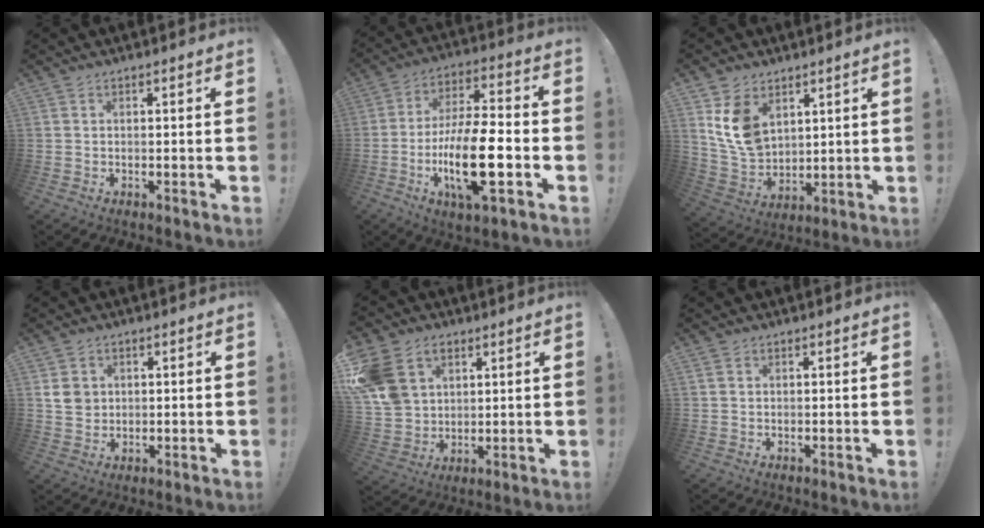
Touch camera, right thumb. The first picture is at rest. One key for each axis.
{"total": 19.1, "fx": -5.8, "fy": 6.2, "fz": 17.1, "tx": -0.323, "ty": 0.015, "tz": -0.093}
{"total": 11.7, "fx": 5.5, "fy": 8.5, "fz": 6.0, "tx": -0.115, "ty": -0.027, "tz": 0.109}
{"total": 5.3, "fx": 1.4, "fy": 4.6, "fz": 2.2, "tx": -0.026, "ty": -0.001, "tz": 0.027}
{"total": 14.8, "fx": 6.4, "fy": 11.4, "fz": 6.9, "tx": -0.122, "ty": -0.023, "tz": 0.132}
{"total": 1.2, "fx": 0.6, "fy": 0.9, "fz": 0.4, "tx": -0.012, "ty": 0.005, "tz": 0.013}